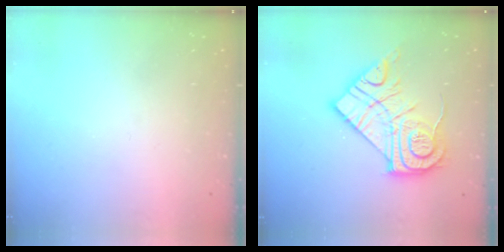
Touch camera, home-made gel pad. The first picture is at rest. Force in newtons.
{"total": 18.2, "press": 18.1, "slide": 1.2}